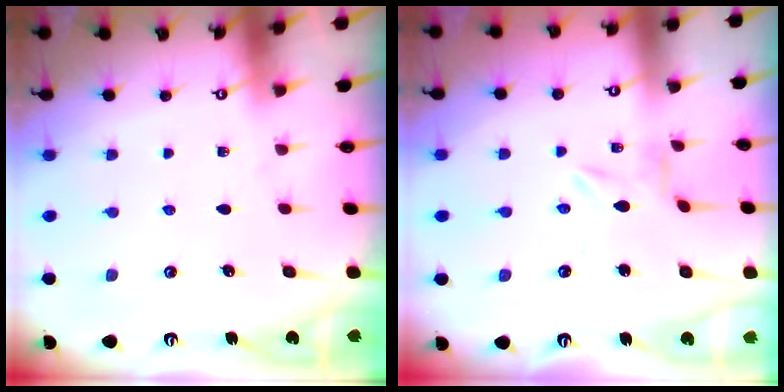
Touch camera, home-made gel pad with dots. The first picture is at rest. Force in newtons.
{"total": 2.7, "press": 2.7, "slide": 0.4}